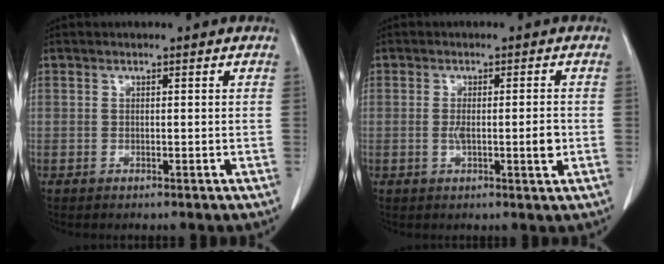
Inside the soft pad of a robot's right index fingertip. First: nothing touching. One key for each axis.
{"total": 4.1, "fx": -0.7, "fy": 0.6, "fz": 4.0, "tx": -0.066, "ty": -0.003, "tz": -0.008}